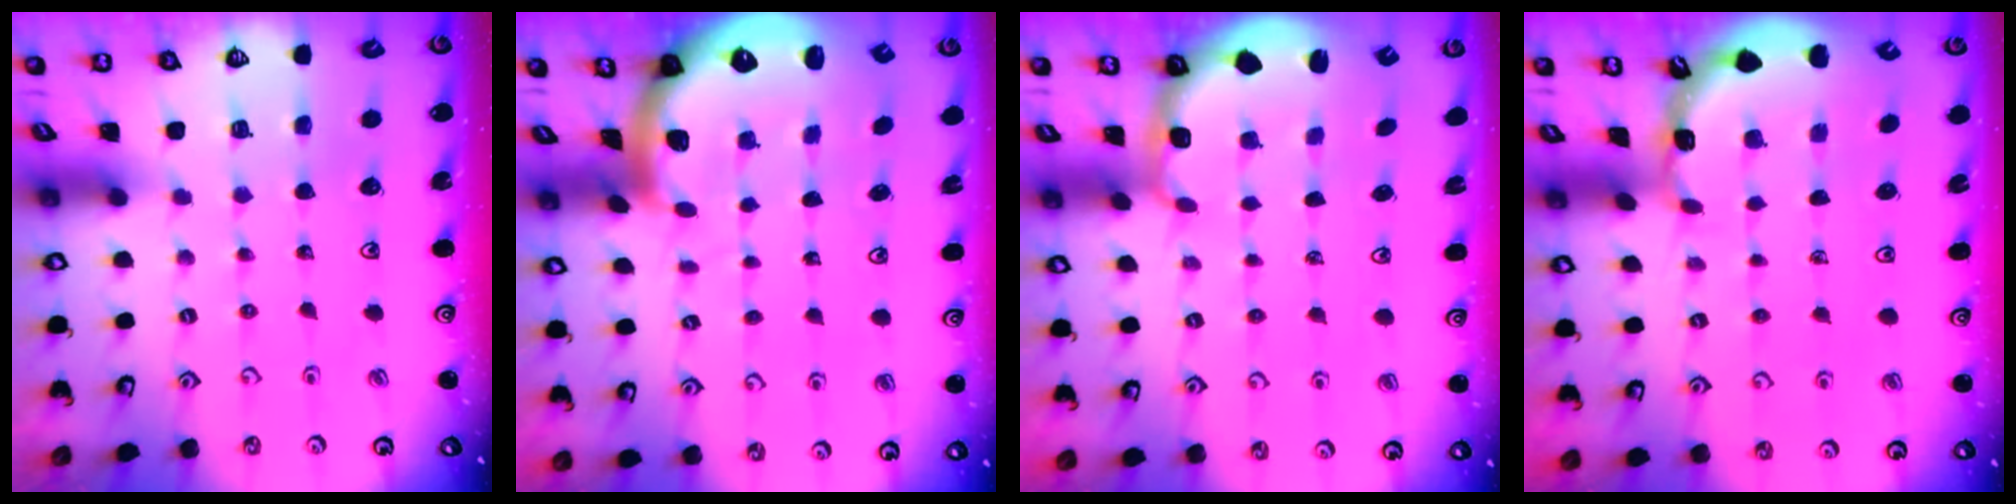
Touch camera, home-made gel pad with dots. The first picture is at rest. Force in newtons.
{"total": 2.8, "press": 2.7, "slide": 0.6}
{"total": 2.5, "press": 1.2, "slide": 2.1}
{"total": 1.9, "press": 1.9, "slide": 0.1}